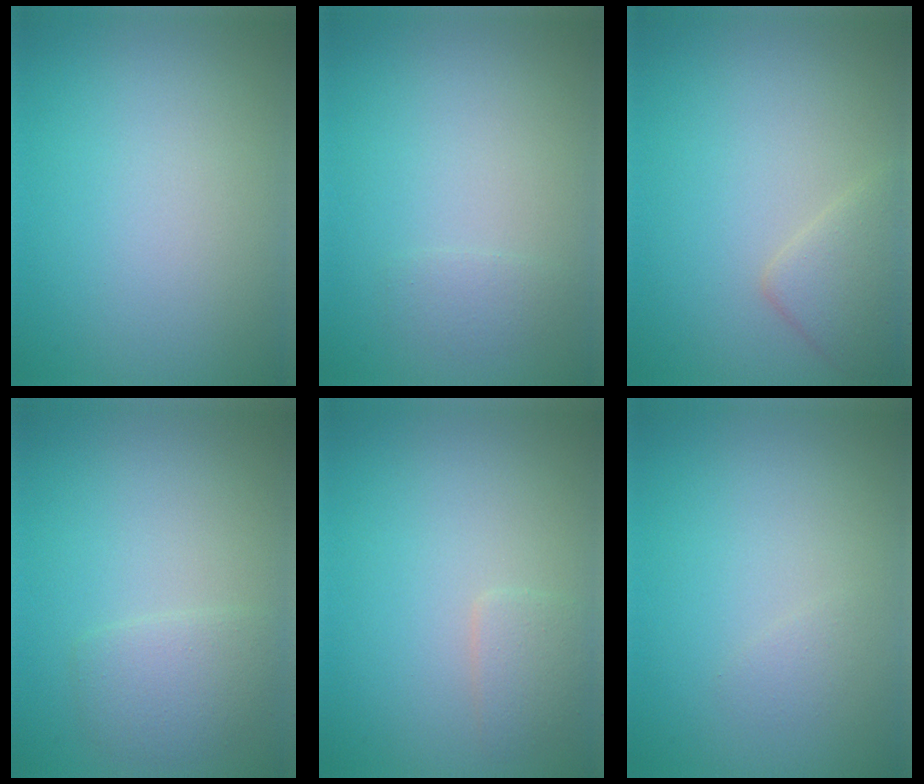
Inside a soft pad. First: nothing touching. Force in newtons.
{"total": 0.9, "press": 0.9, "slide": 0.0}
{"total": 2.7, "press": 2.7, "slide": 0.1}
{"total": 2.3, "press": 2.3, "slide": 0.0}
{"total": 1.6, "press": 1.5, "slide": 0.2}
{"total": 0.7, "press": 0.7, "slide": 0.0}